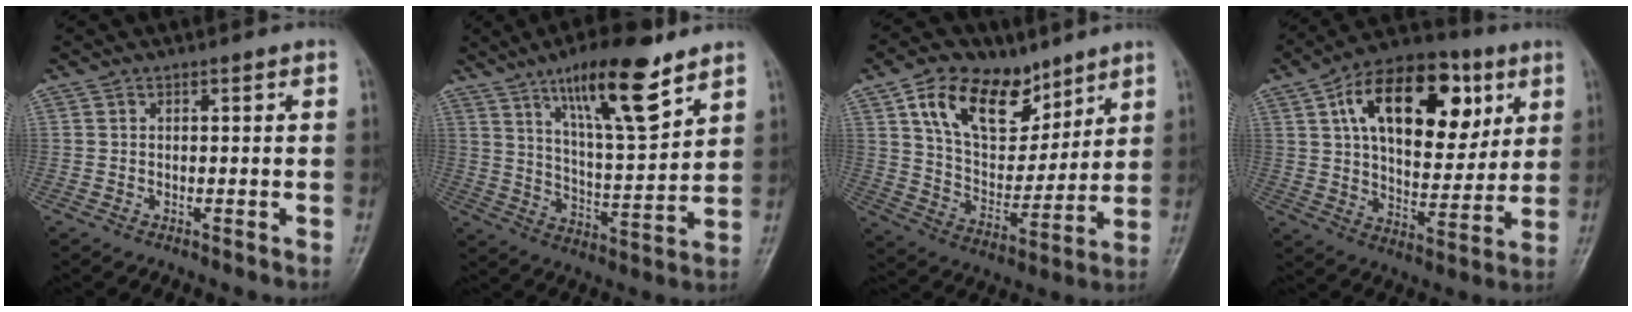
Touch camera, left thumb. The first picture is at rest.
{"total": 16.3, "force": [10.3, 4.1, 11.9], "torque": [-0.177, -0.057, 0.178]}
{"total": 17.6, "force": [9.8, 10.7, 9.9], "torque": [-0.123, -0.040, 0.181]}
{"total": 23.3, "force": [8.5, 12.8, 17.5], "torque": [-0.236, -0.009, 0.132]}